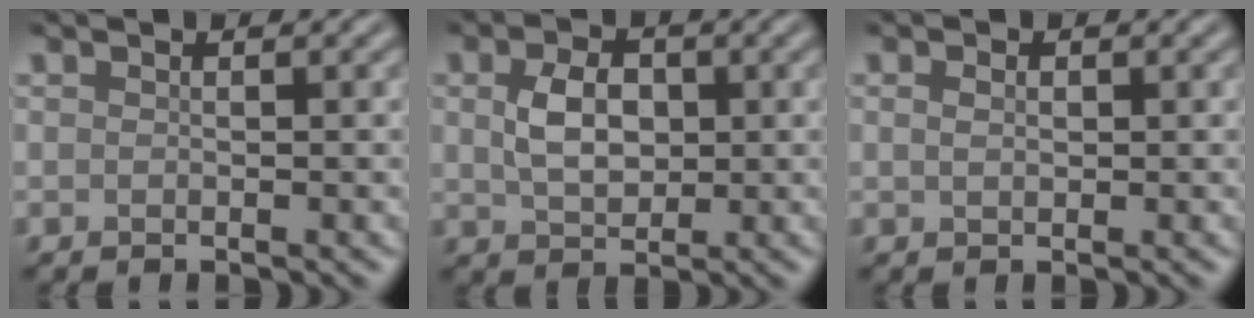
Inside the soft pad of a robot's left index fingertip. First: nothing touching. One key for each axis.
{"total": 4.0, "fx": 0.6, "fy": 2.7, "fz": 2.9, "tx": -0.064, "ty": 0.003, "tz": 0.010}
{"total": 1.1, "fx": 0.3, "fy": 0.7, "fz": 0.7, "tx": -0.014, "ty": 0.001, "tz": 0.006}